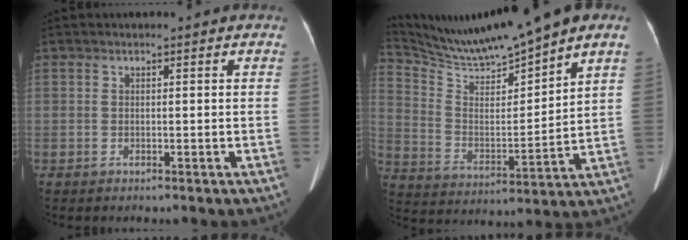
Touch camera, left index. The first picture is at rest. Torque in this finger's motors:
{"motor_torque": [0.45, -1.04, 0.05, 0.07]}